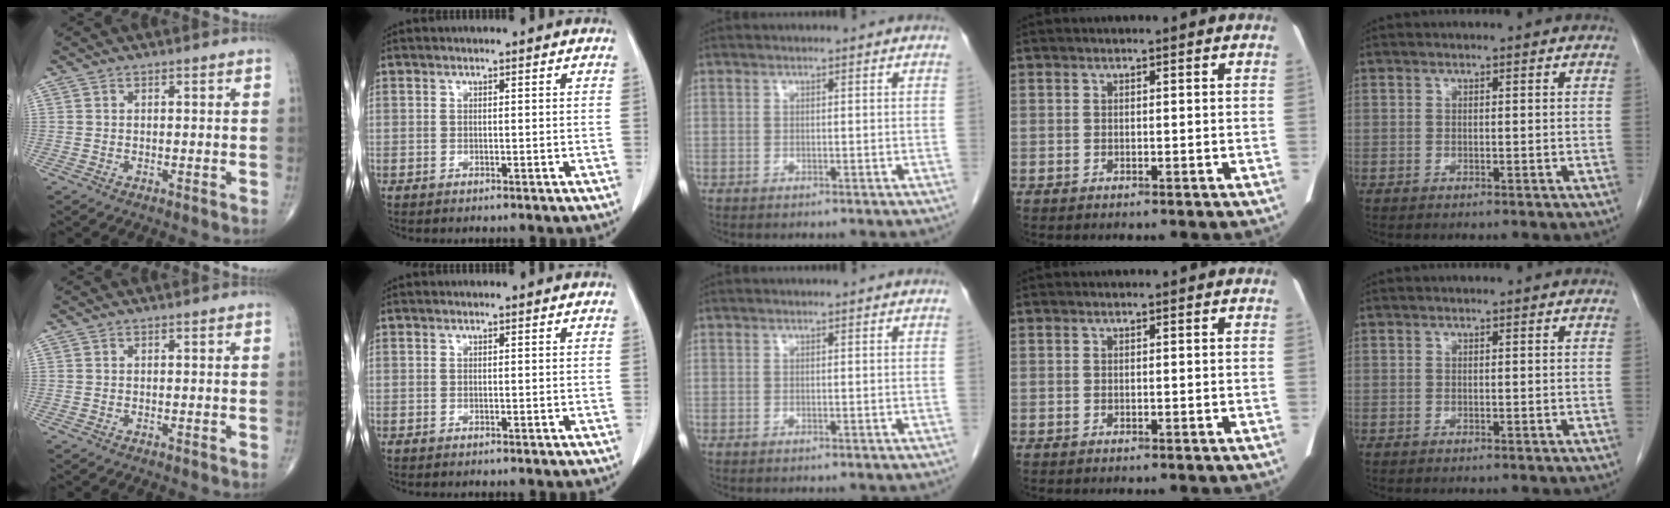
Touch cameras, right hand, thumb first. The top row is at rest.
{}